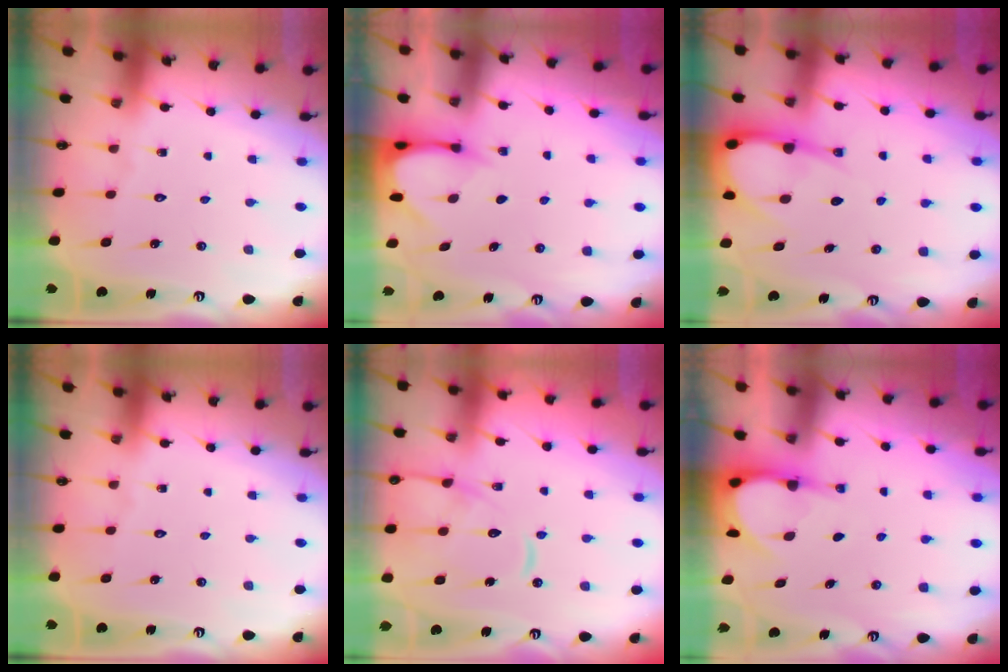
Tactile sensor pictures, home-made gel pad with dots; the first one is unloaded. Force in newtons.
{"total": 3.7, "press": 3.7, "slide": 0.2}
{"total": 8.0, "press": 8.0, "slide": 0.9}
{"total": 0.0}
{"total": 12.1, "press": 12.0, "slide": 1.3}
{"total": 4.6, "press": 4.6, "slide": 0.3}